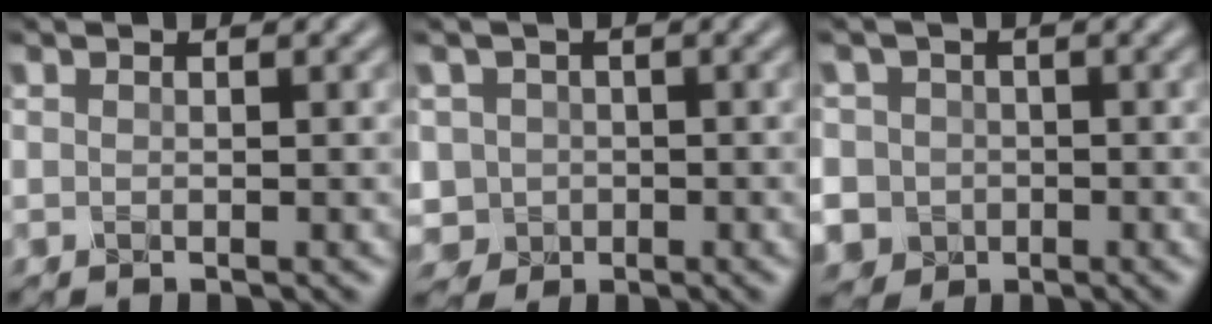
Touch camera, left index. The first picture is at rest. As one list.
[{"total": 3.2, "force": [-0.6, 3.2, 0.3], "torque": [0.009, 0.004, -0.015]}, {"total": 7.9, "force": [-1.7, 7.5, 1.9], "torque": [-0.051, 0.000, -0.066]}]